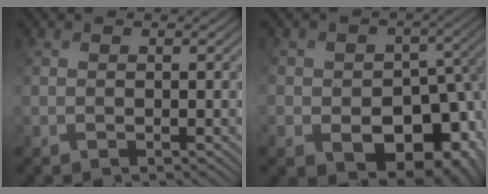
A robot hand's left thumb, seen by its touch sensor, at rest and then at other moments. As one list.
[{"total": 14.4, "force": [-5.1, 10.7, 8.3], "torque": [-0.118, -0.043, -0.074]}]